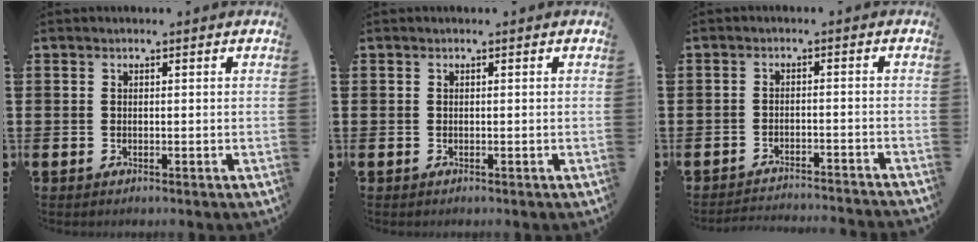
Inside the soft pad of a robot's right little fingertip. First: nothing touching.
{"total": 0.0}
{"total": 2.3, "force": [-2.3, -0.2, 0.0], "torque": [-0.003, 0.004, -0.049]}